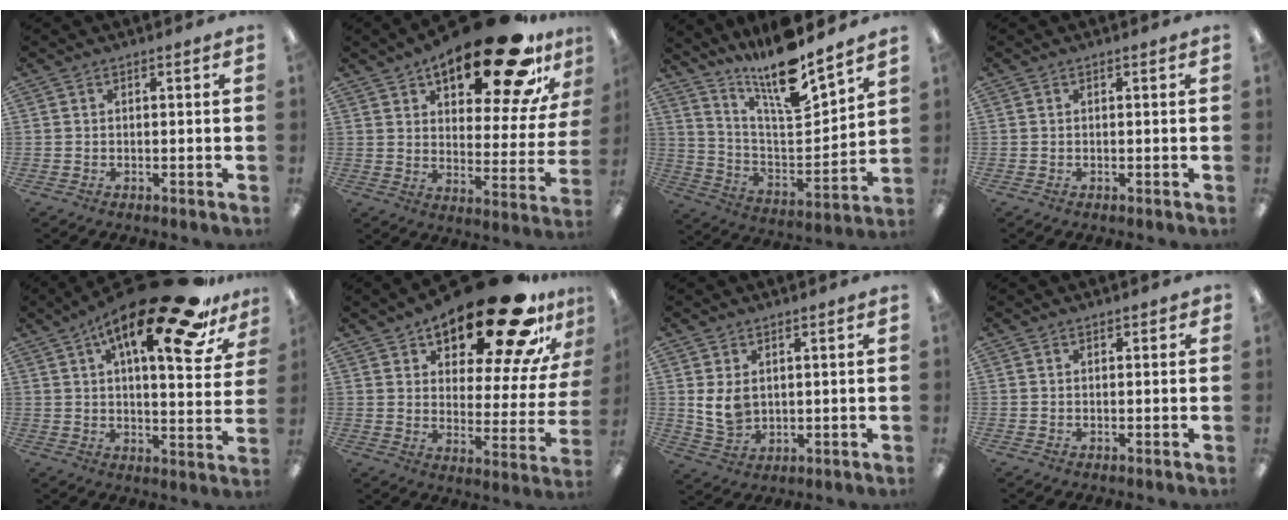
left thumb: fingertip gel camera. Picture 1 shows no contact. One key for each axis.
{"total": 24.4, "fx": 17.5, "fy": 8.1, "fz": 15.0, "tx": -0.207, "ty": -0.113, "tz": 0.280}
{"total": 16.4, "fx": 13.9, "fy": 2.2, "fz": 8.3, "tx": -0.165, "ty": -0.103, "tz": 0.236}
{"total": 0.0}
{"total": 22.8, "fx": 14.0, "fy": 6.3, "fz": 16.9, "tx": -0.257, "ty": -0.079, "tz": 0.220}
{"total": 26.0, "fx": 19.7, "fy": 8.8, "fz": 14.5, "tx": -0.200, "ty": -0.132, "tz": 0.321}
{"total": 6.3, "fx": 2.0, "fy": 4.5, "fz": 3.9, "tx": -0.092, "ty": -0.009, "tz": 0.037}
{"total": 0.9, "fx": 0.6, "fy": 0.6, "fz": 0.3, "tx": 0.001, "ty": -0.001, "tz": 0.009}